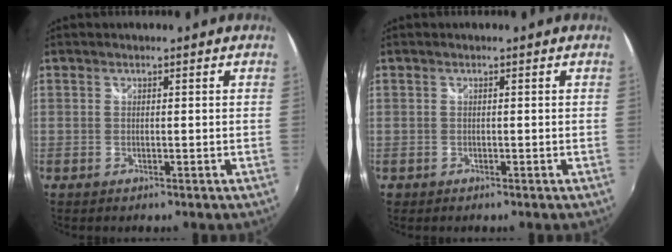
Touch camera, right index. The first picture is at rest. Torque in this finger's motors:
{"motor_torque": [-0.10, 0.15, -0.39, -0.08]}